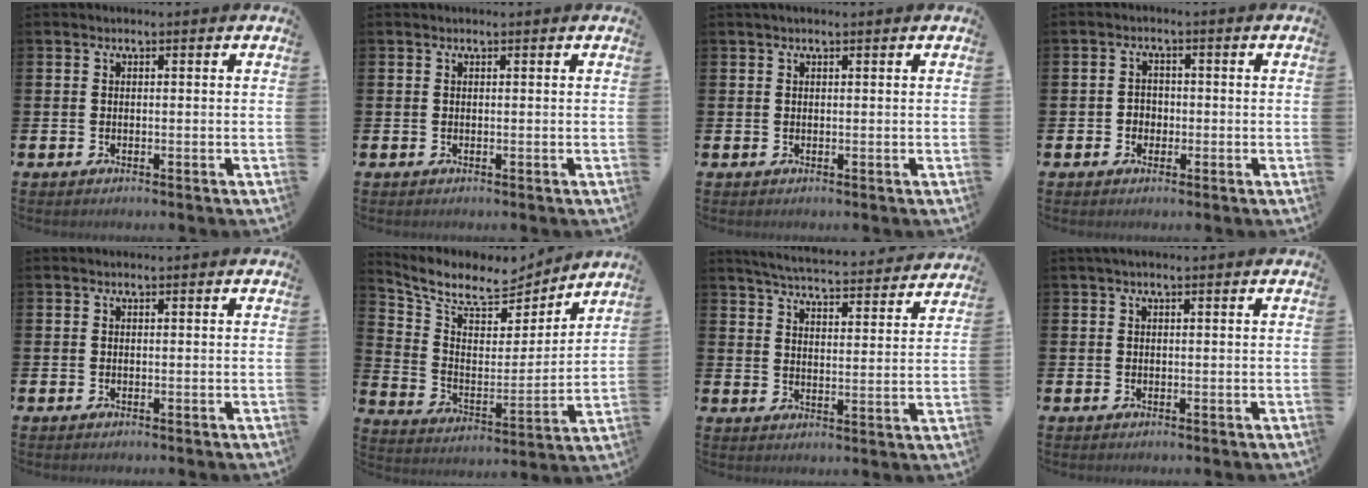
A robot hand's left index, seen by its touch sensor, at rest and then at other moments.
{"total": 0.0}
{"total": 0.7, "force": [0.6, 0.1, 0.4], "torque": [-0.006, 0.002, 0.009]}
{"total": 2.0, "force": [-0.6, 1.9, 0.5], "torque": [-0.005, 0.005, -0.018]}
{"total": 0.0}
{"total": 8.2, "force": [7.3, 2.9, 2.3], "torque": [-0.094, -0.052, 0.125]}
{"total": 5.4, "force": [5.3, 0.3, 1.1], "torque": [-0.042, -0.043, 0.089]}
{"total": 1.0, "force": [0.6, 0.1, 0.7], "torque": [-0.012, 0.003, 0.010]}